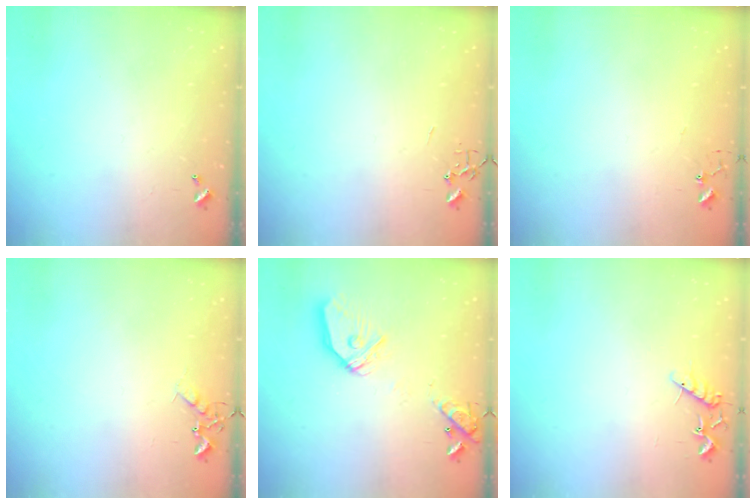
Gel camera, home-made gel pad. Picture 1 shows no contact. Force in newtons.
{"total": 0.0}
{"total": 5.2, "press": 5.2, "slide": 0.4}
{"total": 5.8, "press": 5.7, "slide": 0.6}
{"total": 15.8, "press": 15.6, "slide": 2.1}
{"total": 10.4, "press": 10.3, "slide": 0.9}